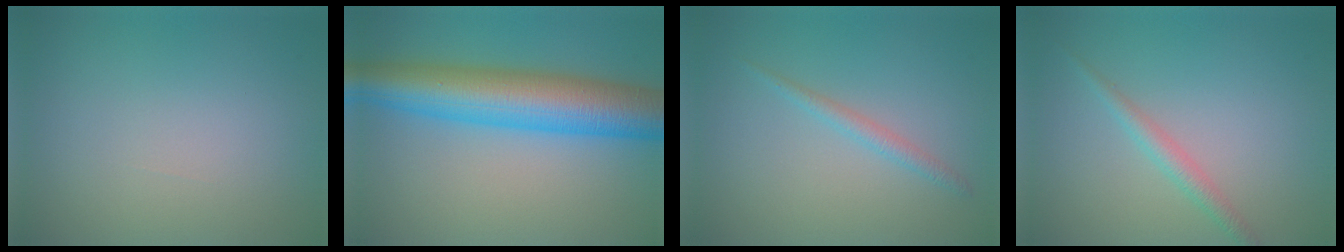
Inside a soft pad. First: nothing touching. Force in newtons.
{"total": 10.1, "press": 10.1, "slide": 0.1}
{"total": 1.4, "press": 1.4, "slide": 0.0}
{"total": 1.8, "press": 1.8, "slide": 0.0}